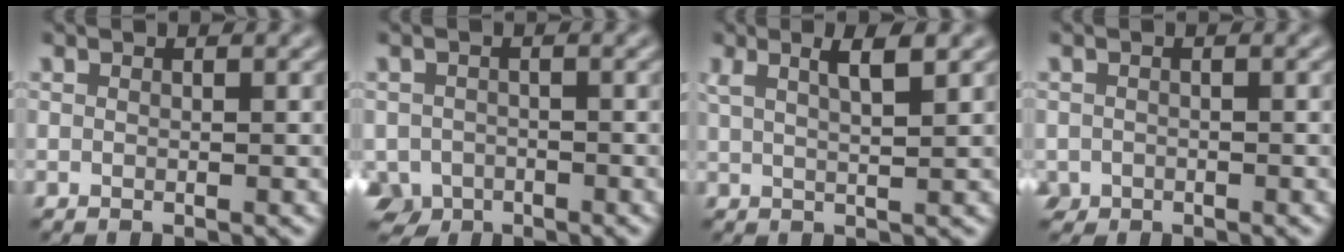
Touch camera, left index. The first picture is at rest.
{"total": 3.2, "force": [-2.0, 2.3, 1.0], "torque": [-0.015, -0.009, -0.043]}
{"total": 3.1, "force": [1.6, 0.8, 2.6], "torque": [-0.032, 0.000, 0.027]}
{"total": 1.0, "force": [-0.7, 0.8, 0.0], "torque": [0.001, -0.006, -0.014]}